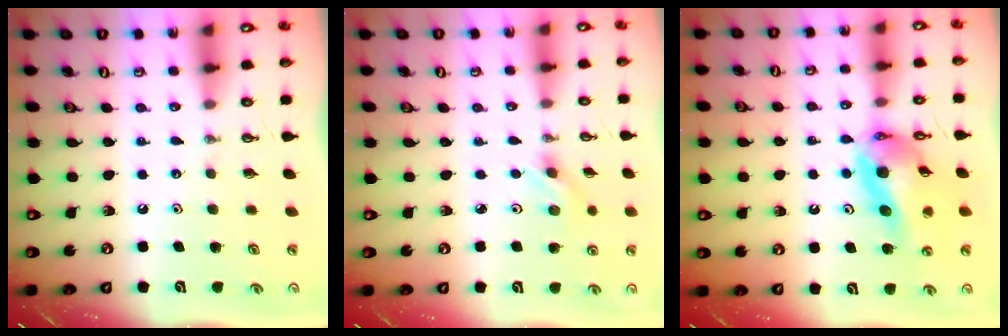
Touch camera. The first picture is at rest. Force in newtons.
{"total": 2.6, "press": 2.3, "slide": 1.3}
{"total": 14.4, "press": 14.3, "slide": 1.5}